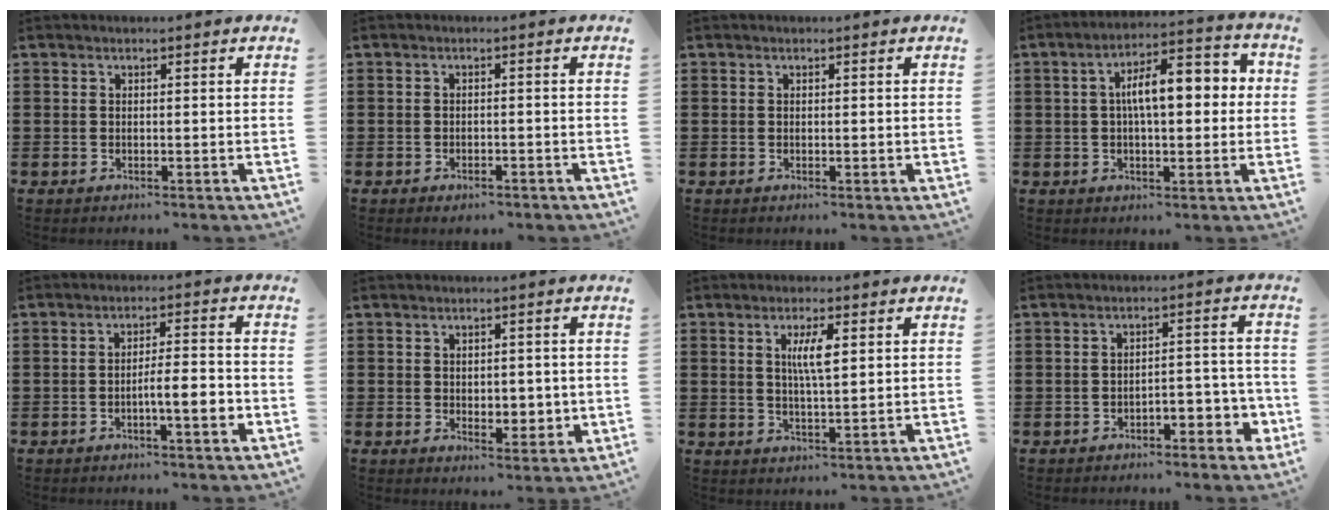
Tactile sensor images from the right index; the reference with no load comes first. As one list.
[{"total": 1.3, "force": [-1.2, 0.4, 0.3], "torque": [-0.009, 0.001, -0.025]}, {"total": 0.0}, {"total": 9.0, "force": [0.9, 3.8, 8.1], "torque": [-0.128, 0.006, 0.007]}, {"total": 5.1, "force": [-1.9, 0.9, 4.7], "torque": [-0.080, 0.001, -0.032]}, {"total": 3.1, "force": [0.3, 2.3, 2.1], "torque": [-0.030, 0.004, 0.001]}, {"total": 4.3, "force": [1.2, 0.9, 4.0], "torque": [-0.083, 0.007, 0.018]}, {"total": 3.7, "force": [-2.4, 1.7, 2.3], "torque": [-0.040, 0.012, -0.046]}]